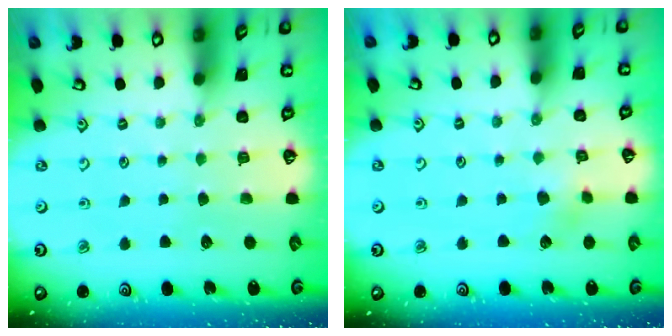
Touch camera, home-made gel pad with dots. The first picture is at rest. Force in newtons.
{"total": 3.0, "press": 2.9, "slide": 0.4}